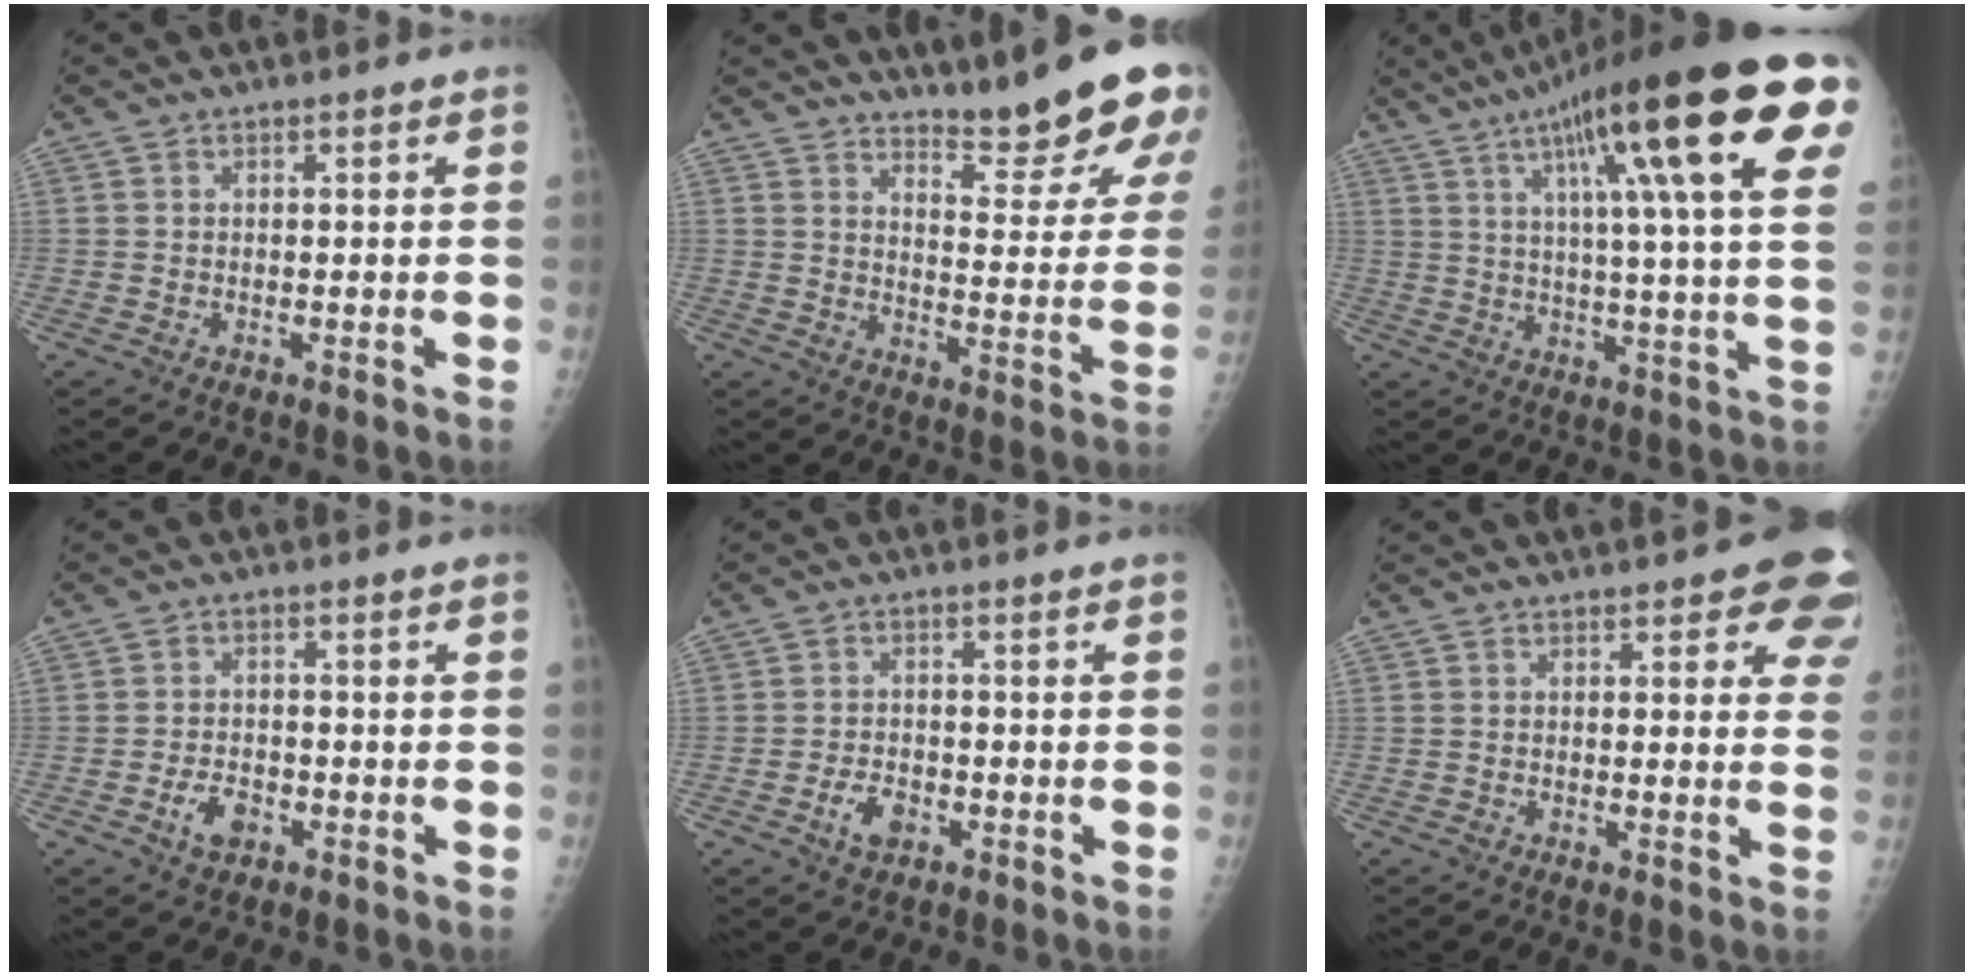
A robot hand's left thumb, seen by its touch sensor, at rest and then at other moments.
{"total": 16.1, "force": [13.2, 2.6, 9.0], "torque": [-0.090, -0.111, 0.178]}
{"total": 27.5, "force": [12.1, 4.5, 24.3], "torque": [-0.328, 0.002, 0.172]}
{"total": 4.2, "force": [-2.0, 2.7, 2.5], "torque": [-0.036, 0.013, -0.036]}
{"total": 4.1, "force": [-2.0, 2.6, 2.5], "torque": [-0.035, 0.012, -0.034]}
{"total": 8.4, "force": [5.7, 3.4, 5.2], "torque": [-0.016, -0.018, 0.049]}